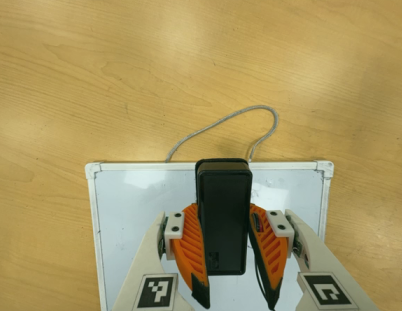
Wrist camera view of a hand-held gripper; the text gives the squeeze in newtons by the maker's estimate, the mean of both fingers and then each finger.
{"total": 9.5, "left": 8.1, "right": 10.9}